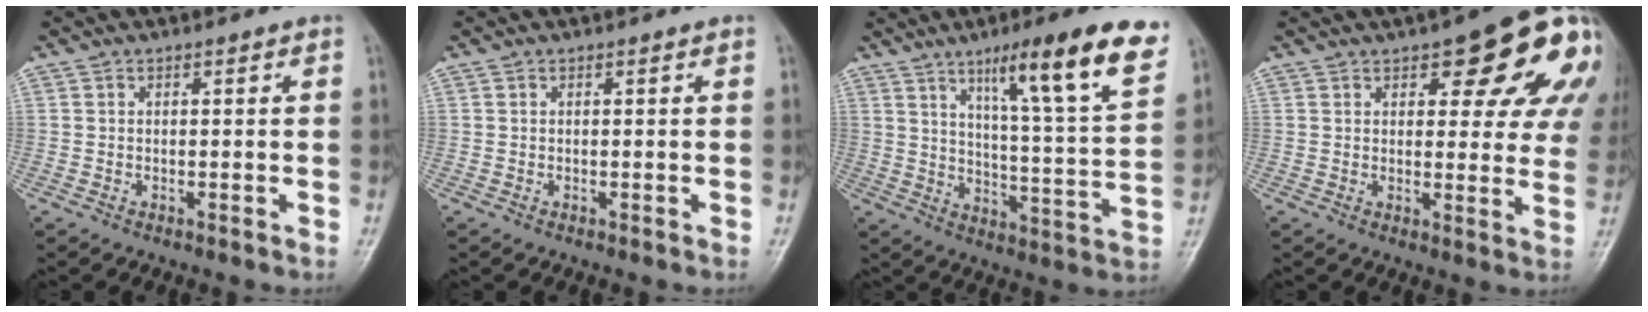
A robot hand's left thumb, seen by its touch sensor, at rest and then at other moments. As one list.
[{"total": 0.0}, {"total": 18.7, "force": [10.6, 2.6, 15.2], "torque": [-0.201, -0.046, 0.161]}, {"total": 17.5, "force": [7.4, 6.5, 14.4], "torque": [-0.152, -0.014, 0.086]}]